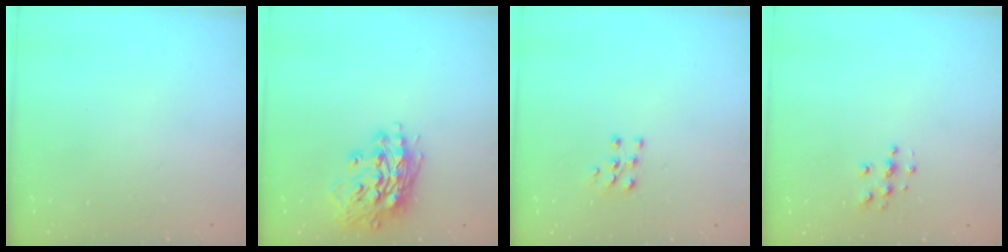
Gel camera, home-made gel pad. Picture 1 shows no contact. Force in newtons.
{"total": 15.7, "press": 15.5, "slide": 2.5}
{"total": 5.3, "press": 5.3, "slide": 0.4}
{"total": 4.6, "press": 4.6, "slide": 0.2}